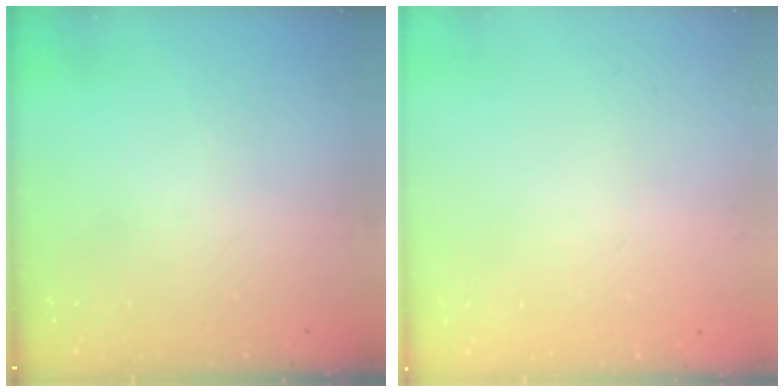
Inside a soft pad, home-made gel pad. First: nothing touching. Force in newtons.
{"total": 0.0}